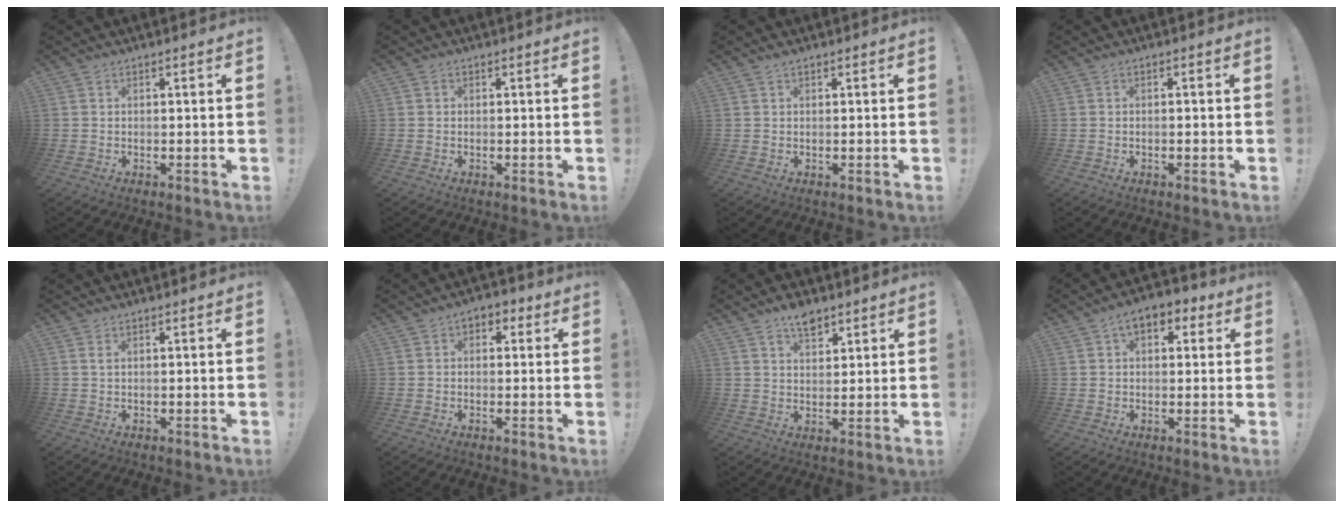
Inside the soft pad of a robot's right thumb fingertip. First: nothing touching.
{"total": 0.7, "force": [0.0, 0.7, 0.1], "torque": [-0.002, 0.004, 0.001]}
{"total": 0.9, "force": [0.7, 0.3, 0.3], "torque": [0.002, -0.003, 0.012]}
{"total": 0.8, "force": [-0.5, 0.2, 0.6], "torque": [-0.010, 0.002, -0.008]}
{"total": 0.8, "force": [0.3, 0.2, 0.7], "torque": [-0.010, 0.000, 0.004]}
{"total": 3.4, "force": [0.5, 2.8, 1.9], "torque": [-0.014, 0.003, 0.005]}
{"total": 6.6, "force": [4.8, 3.3, 3.2], "torque": [-0.037, -0.026, 0.083]}
{"total": 7.3, "force": [3.0, 4.4, 4.9], "torque": [-0.060, -0.004, 0.052]}